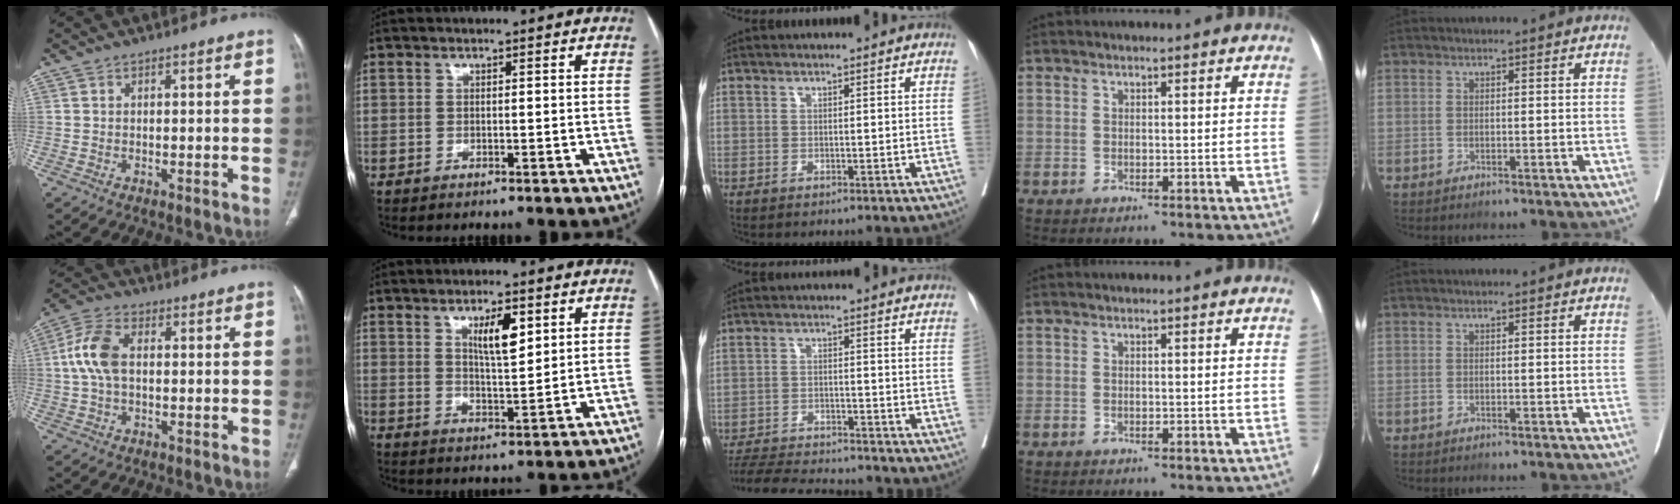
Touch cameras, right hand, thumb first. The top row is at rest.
{"thumb": {"total": 8.4, "force": [0.6, 4.8, 6.8], "torque": [-0.153, 0.021, 0.009]}, "index": {"total": 6.2, "force": [2.8, 1.5, 5.3], "torque": [-0.093, -0.002, 0.050]}, "middle": {"total": 11.7, "force": [-11.1, 0.9, 3.6], "torque": [-0.065, -0.008, -0.172]}}